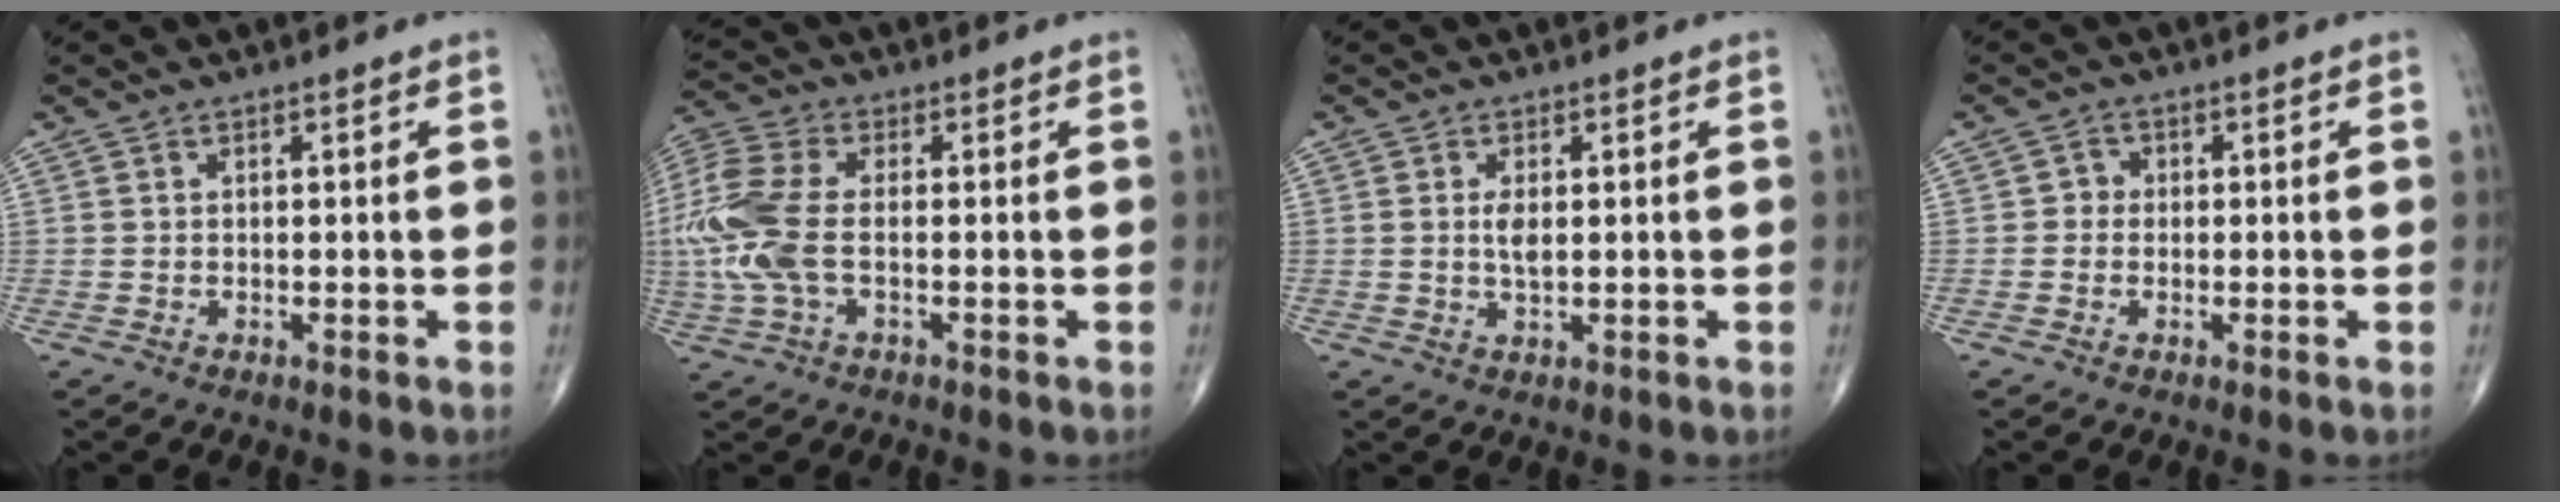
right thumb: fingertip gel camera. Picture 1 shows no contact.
{"total": 13.4, "force": [-1.0, 6.9, 11.5], "torque": [-0.297, 0.017, -0.018]}
{"total": 3.6, "force": [0.3, 1.5, 3.2], "torque": [-0.065, -0.006, 0.006]}
{"total": 1.7, "force": [-0.3, 1.6, 0.6], "torque": [0.004, 0.007, -0.011]}